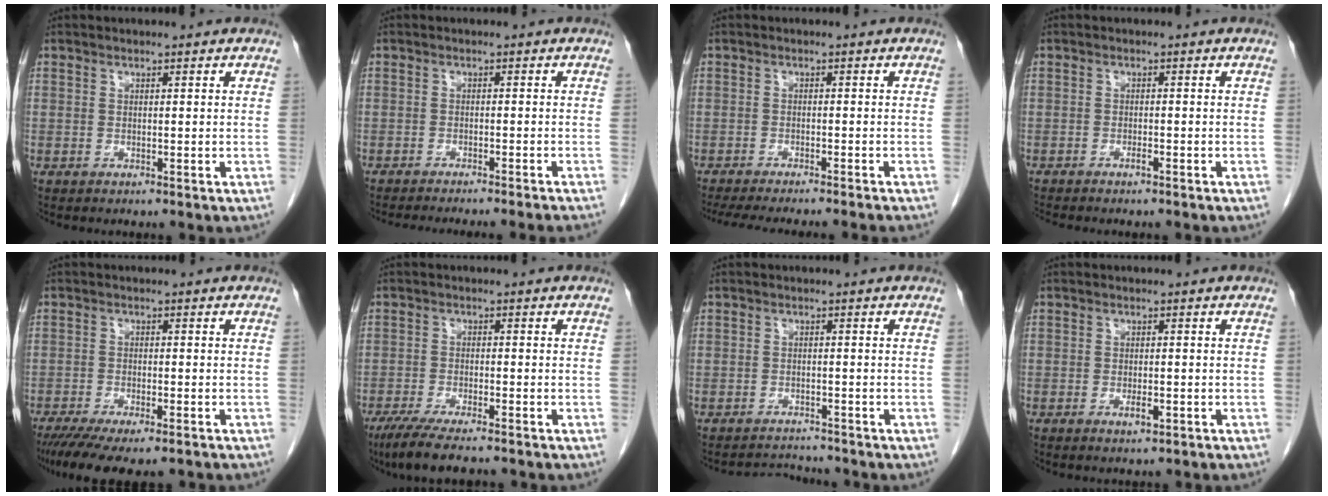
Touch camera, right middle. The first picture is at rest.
{"total": 12.2, "force": [-11.0, -0.6, 5.0], "torque": [-0.047, -0.029, -0.140]}
{"total": 13.9, "force": [-12.5, 0.2, 6.2], "torque": [-0.085, -0.029, -0.169]}
{"total": 2.0, "force": [-1.7, 0.0, 1.0], "torque": [-0.020, -0.003, -0.023]}
{"total": 11.2, "force": [-8.7, 2.7, 6.6], "torque": [-0.110, -0.019, -0.132]}
{"total": 8.2, "force": [-6.5, 1.0, 5.0], "torque": [-0.083, -0.021, -0.104]}
{"total": 2.6, "force": [-2.5, 0.2, -0.9], "torque": [0.010, -0.010, -0.039]}
{"total": 1.7, "force": [-0.8, 0.5, 1.4], "torque": [-0.029, -0.003, -0.011]}